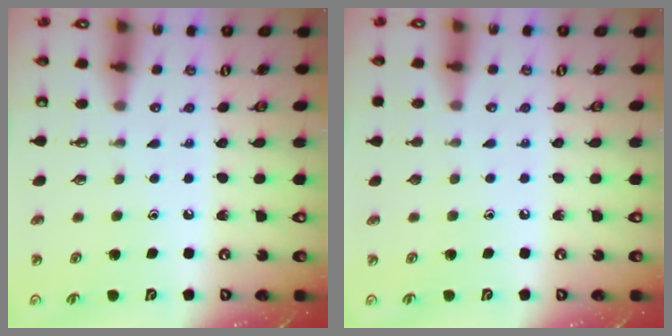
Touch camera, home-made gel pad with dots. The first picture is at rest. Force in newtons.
{"total": 0.0}